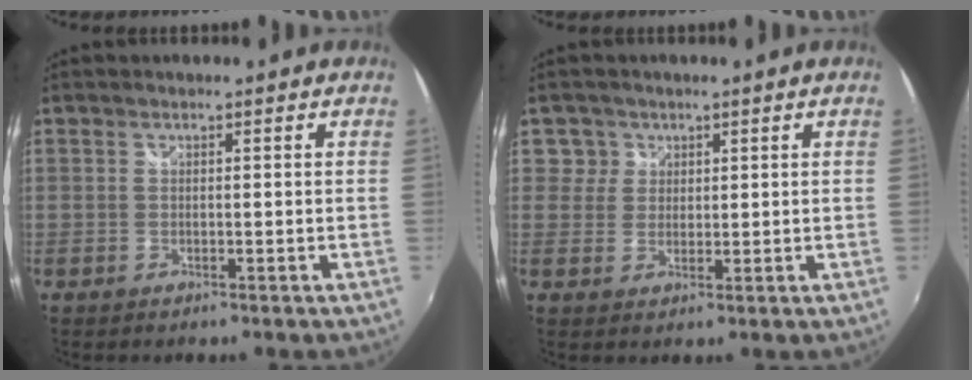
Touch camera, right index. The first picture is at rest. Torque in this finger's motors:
{"motor_torque": [-0.22, 0.15, -0.02, -0.01]}